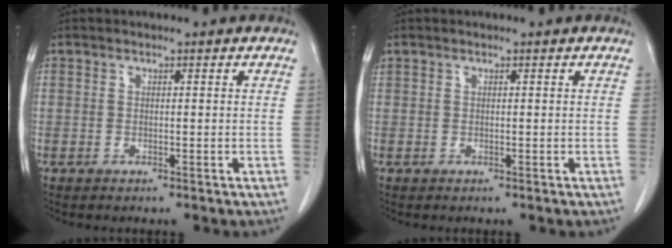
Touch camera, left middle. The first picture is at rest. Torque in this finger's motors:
{"motor_torque": [0.24, -0.20, 0.10, 0.02]}